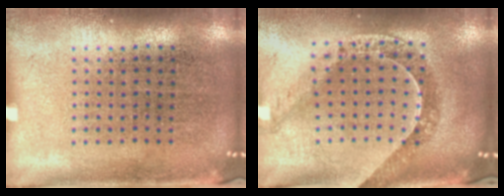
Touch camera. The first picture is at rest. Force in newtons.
{"total": 1.0, "press": 1.0, "slide": 0.2}